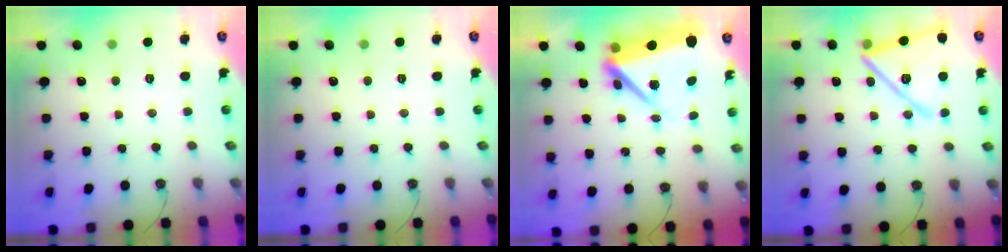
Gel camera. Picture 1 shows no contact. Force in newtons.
{"total": 0.0}
{"total": 10.7, "press": 10.6, "slide": 1.0}
{"total": 19.0, "press": 18.9, "slide": 1.2}